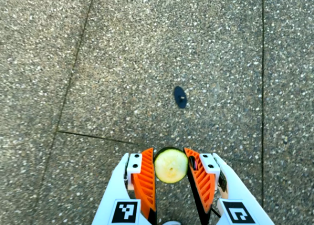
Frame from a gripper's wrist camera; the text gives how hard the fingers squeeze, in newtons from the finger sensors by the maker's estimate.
{"total": 10.2, "left": 10.1, "right": 10.4}